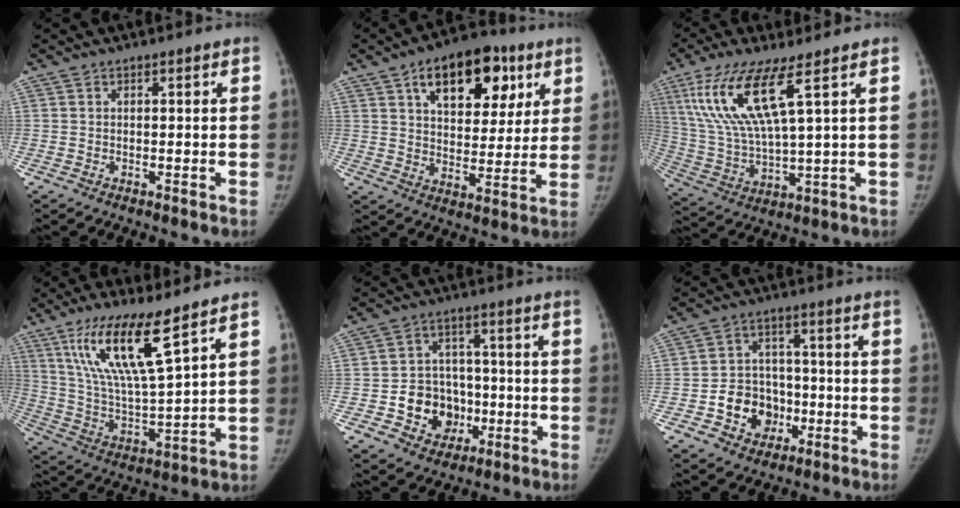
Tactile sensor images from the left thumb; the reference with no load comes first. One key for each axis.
{"total": 18.6, "fx": 8.7, "fy": 10.6, "fz": 12.6, "tx": -0.134, "ty": -0.014, "tz": 0.132}
{"total": 14.9, "fx": 6.8, "fy": 2.8, "fz": 12.9, "tx": -0.289, "ty": -0.031, "tz": 0.142}
{"total": 16.1, "fx": 9.4, "fy": 2.5, "fz": 12.8, "tx": -0.244, "ty": -0.052, "tz": 0.190}
{"total": 11.0, "fx": -3.0, "fy": 9.4, "fz": 4.9, "tx": -0.025, "ty": 0.026, "tz": -0.042}
{"total": 10.1, "fx": -3.2, "fy": 8.6, "fz": 4.3, "tx": -0.025, "ty": 0.030, "tz": -0.049}